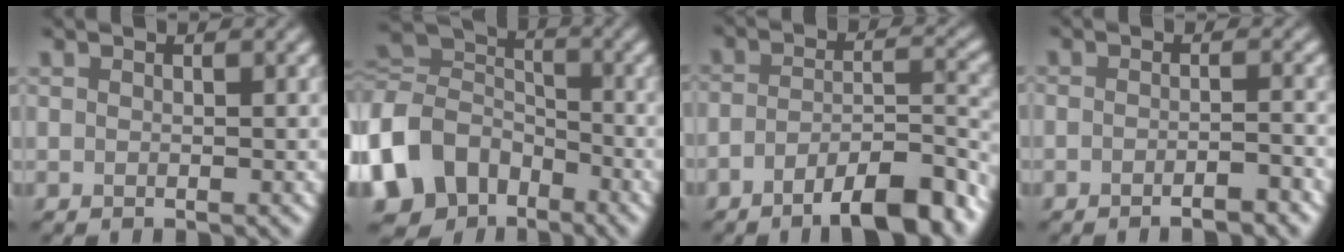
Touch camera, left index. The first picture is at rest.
{"total": 9.4, "force": [-4.7, 7.3, 3.6], "torque": [-0.099, -0.003, -0.105]}
{"total": 7.7, "force": [-5.4, 2.1, 5.0], "torque": [-0.070, 0.007, -0.091]}
{"total": 1.9, "force": [-1.6, 0.2, 1.1], "torque": [-0.007, 0.002, -0.031]}